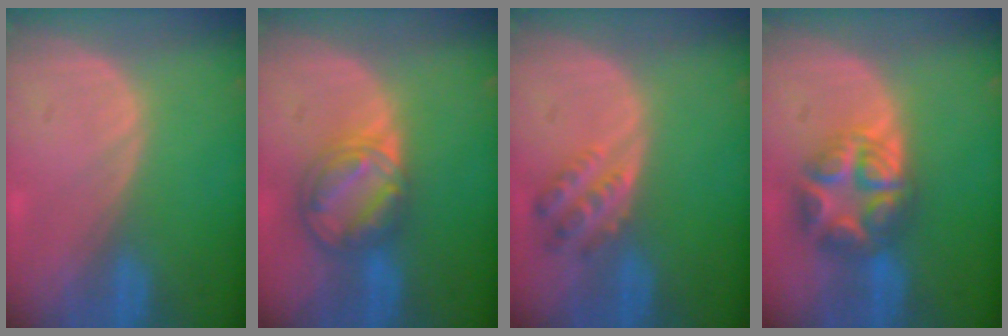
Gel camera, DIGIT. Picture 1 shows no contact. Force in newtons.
{"total": 8.0, "press": 6.8, "slide": 4.2}
{"total": 4.4, "press": 4.2, "slide": 1.3}
{"total": 7.9, "press": 7.9, "slide": 0.5}